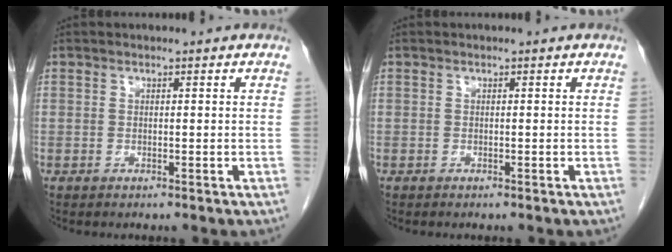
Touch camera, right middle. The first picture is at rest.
{"total": 0.5, "force": [-0.4, 0.1, 0.3], "torque": [-0.009, -0.001, -0.003]}